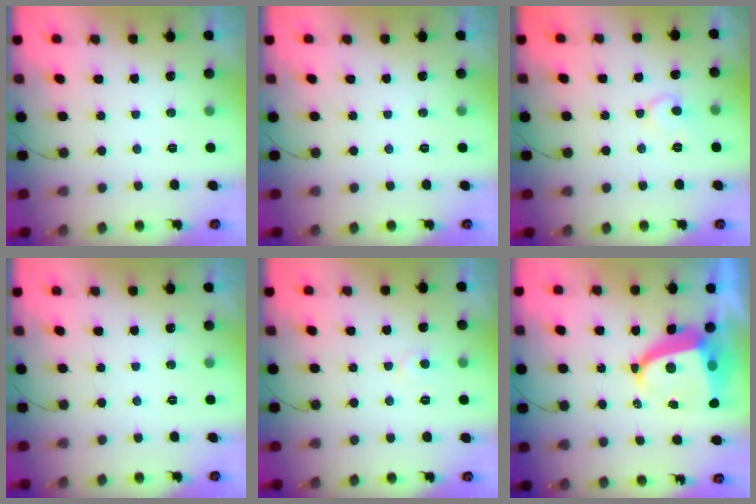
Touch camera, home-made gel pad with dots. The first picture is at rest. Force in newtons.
{"total": 0.0}
{"total": 6.7, "press": 6.7, "slide": 0.5}
{"total": 0.0}
{"total": 3.6, "press": 3.6, "slide": 0.4}
{"total": 8.1, "press": 8.0, "slide": 0.8}